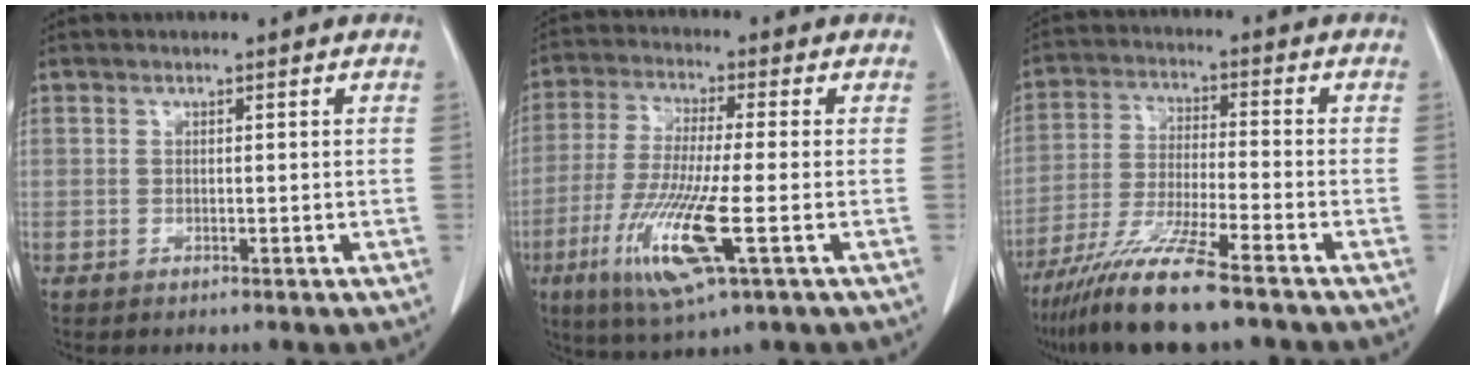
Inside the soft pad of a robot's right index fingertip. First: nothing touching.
{"total": 13.1, "force": [-4.5, 0.9, 12.3], "torque": [-0.258, -0.030, -0.085]}
{"total": 12.0, "force": [-9.0, -0.1, 8.0], "torque": [-0.155, -0.037, -0.163]}